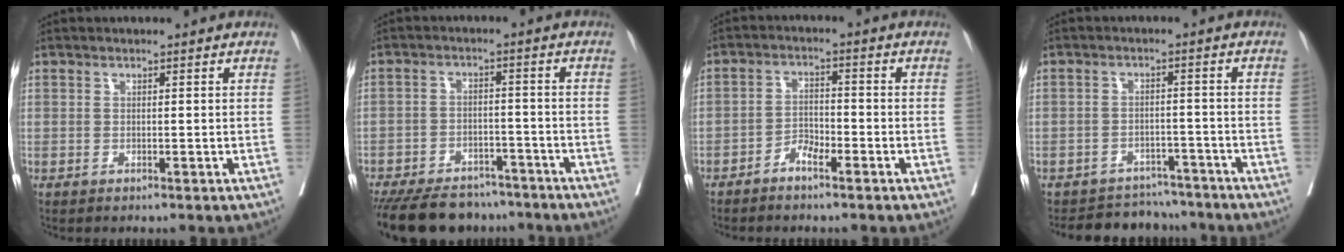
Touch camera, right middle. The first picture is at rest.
{"total": 16.7, "force": [-13.8, 7.1, 6.2], "torque": [-0.151, -0.014, -0.198]}
{"total": 3.3, "force": [-2.4, 1.0, 2.0], "torque": [-0.037, 0.006, -0.049]}
{"total": 8.7, "force": [-8.1, 3.2, 0.1], "torque": [0.009, 0.018, -0.108]}